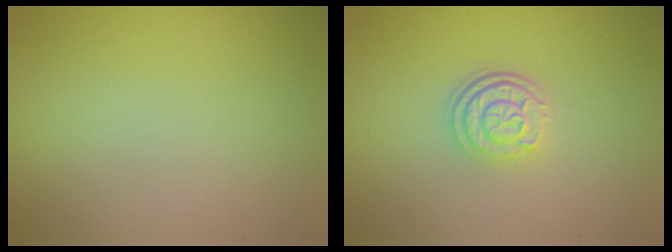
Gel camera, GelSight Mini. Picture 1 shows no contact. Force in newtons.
{"total": 3.1, "press": 2.4, "slide": 1.9}